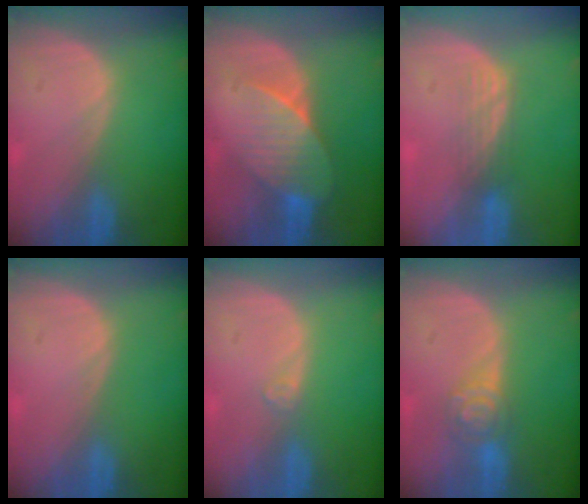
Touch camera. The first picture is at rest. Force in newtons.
{"total": 7.3, "press": 6.9, "slide": 2.5}
{"total": 3.1, "press": 2.6, "slide": 1.6}
{"total": 0.0}
{"total": 0.9, "press": 0.8, "slide": 0.2}
{"total": 4.3, "press": 4.3, "slide": 0.2}